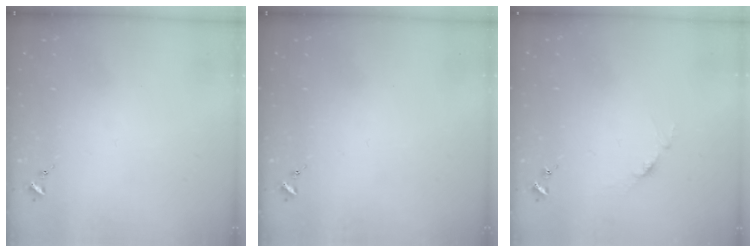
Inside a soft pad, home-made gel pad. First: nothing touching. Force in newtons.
{"total": 0.0}
{"total": 3.4, "press": 3.4, "slide": 0.4}